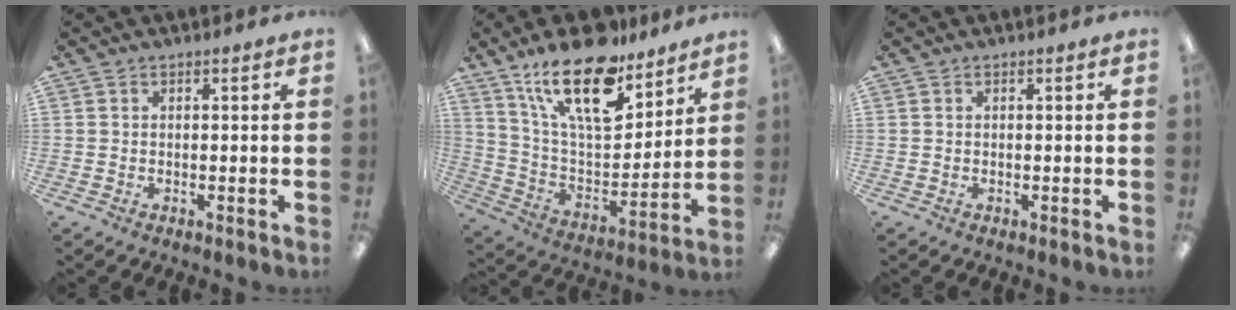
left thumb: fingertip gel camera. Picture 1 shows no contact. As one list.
[{"total": 22.4, "force": [15.1, 9.3, 13.7], "torque": [-0.244, -0.088, 0.261]}, {"total": 0.0}]